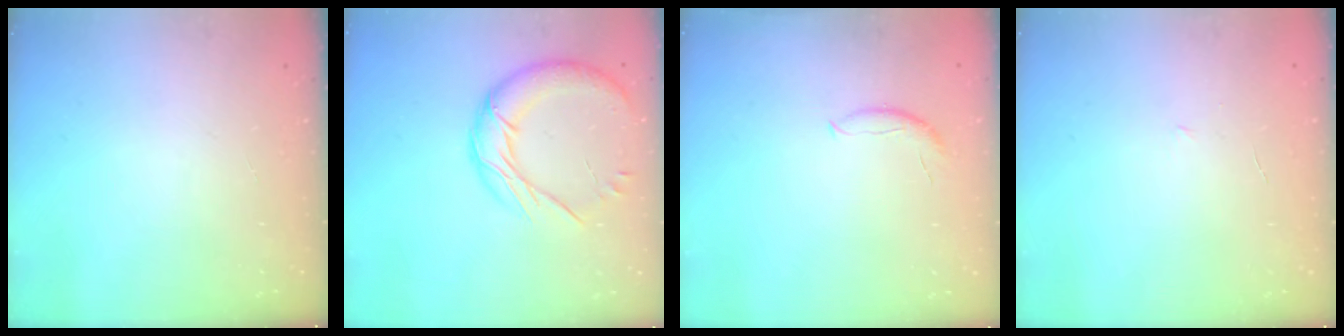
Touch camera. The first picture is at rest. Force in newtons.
{"total": 15.4, "press": 15.3, "slide": 1.5}
{"total": 5.9, "press": 5.9, "slide": 0.3}
{"total": 3.6, "press": 3.5, "slide": 1.0}